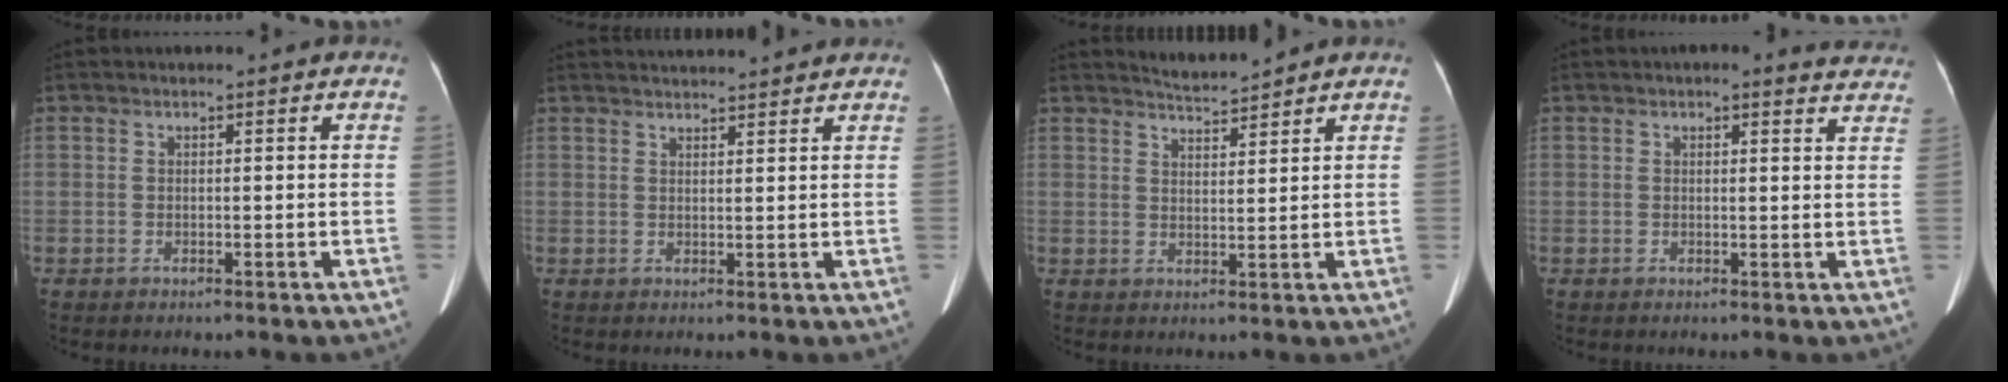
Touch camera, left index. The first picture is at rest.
{"total": 8.8, "force": [8.4, 0.6, 2.4], "torque": [-0.034, 0.031, 0.106]}
{"total": 3.0, "force": [3.0, -0.5, -0.1], "torque": [-0.003, 0.000, 0.058]}
{"total": 6.9, "force": [6.1, 2.2, 2.3], "torque": [-0.007, 0.000, 0.043]}